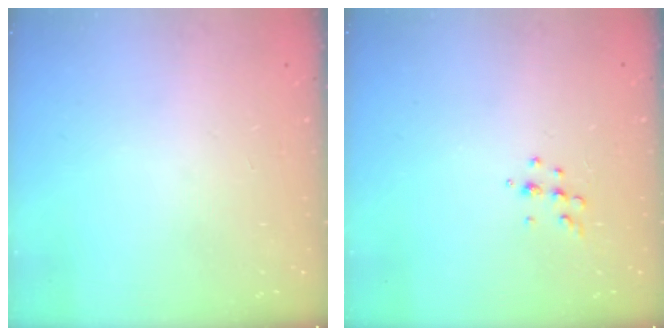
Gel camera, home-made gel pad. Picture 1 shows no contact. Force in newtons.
{"total": 6.3, "press": 6.2, "slide": 0.8}